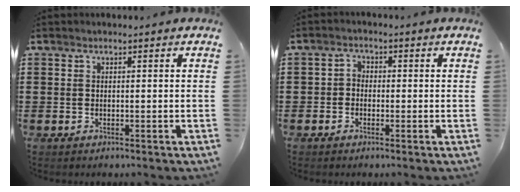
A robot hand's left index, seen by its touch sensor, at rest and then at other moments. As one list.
[{"total": 1.6, "force": [-1.0, 1.2, 0.4], "torque": [-0.012, 0.008, -0.022]}]